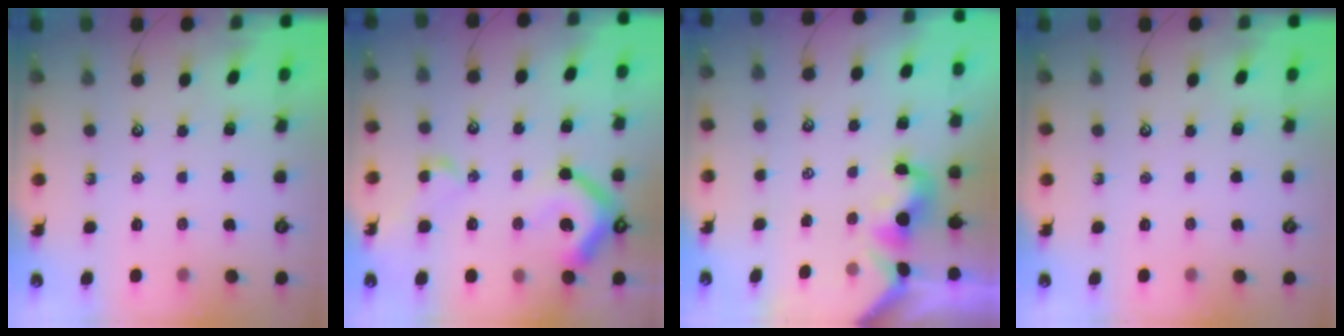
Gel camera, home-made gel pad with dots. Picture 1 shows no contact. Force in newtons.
{"total": 13.7, "press": 13.5, "slide": 1.8}
{"total": 1.0, "press": 0.9, "slide": 0.4}
{"total": 0.0}